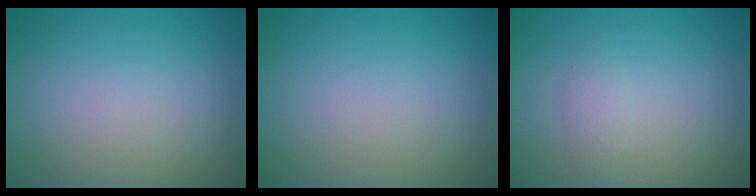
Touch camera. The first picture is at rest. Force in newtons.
{"total": 0.0}
{"total": 1.1, "press": 1.1, "slide": 0.1}